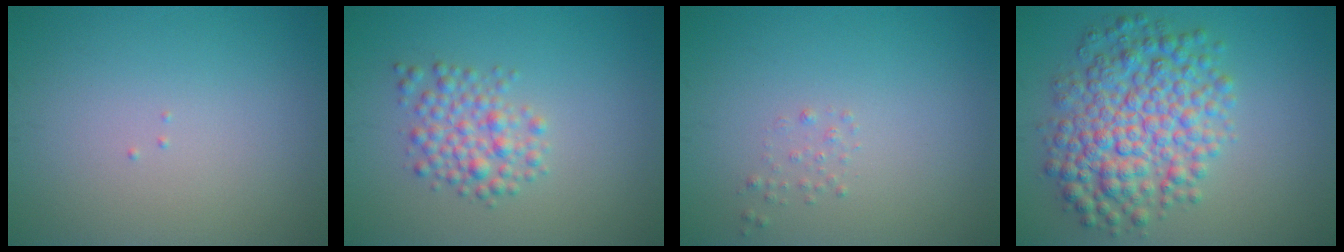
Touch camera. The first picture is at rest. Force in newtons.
{"total": 3.0, "press": 3.0, "slide": 0.1}
{"total": 0.6, "press": 0.6, "slide": 0.1}
{"total": 7.8, "press": 7.8, "slide": 0.1}